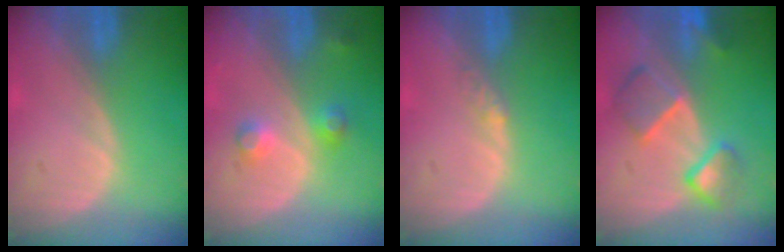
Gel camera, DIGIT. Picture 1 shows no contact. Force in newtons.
{"total": 3.6, "press": 3.5, "slide": 1.0}
{"total": 1.6, "press": 1.3, "slide": 0.9}
{"total": 7.3, "press": 6.8, "slide": 2.4}